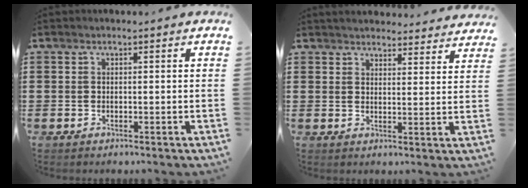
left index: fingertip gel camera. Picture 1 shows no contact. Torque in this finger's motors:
{"motor_torque": [1.40, -0.74, 0.71, 0.10]}